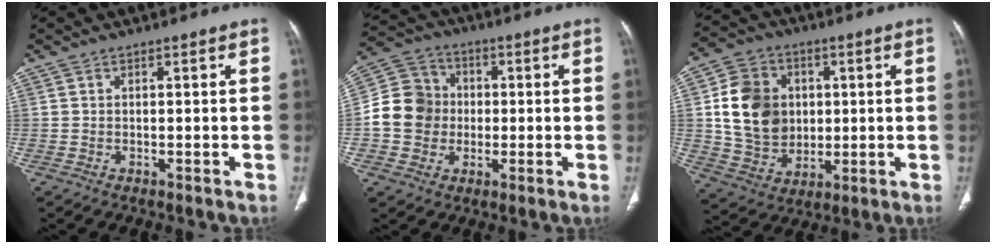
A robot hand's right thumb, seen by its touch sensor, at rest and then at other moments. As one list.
[{"total": 11.4, "force": [-0.7, 10.4, 4.7], "torque": [-0.066, 0.027, -0.020]}, {"total": 15.2, "force": [1.9, 12.6, 8.4], "torque": [-0.122, -0.002, 0.044]}]